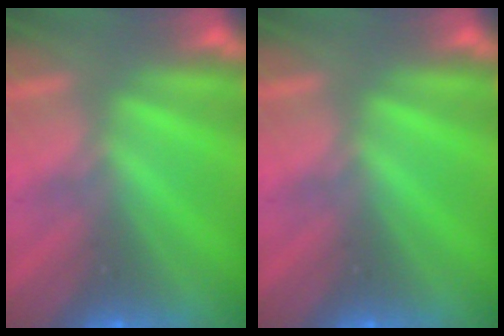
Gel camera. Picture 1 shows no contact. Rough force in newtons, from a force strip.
{"total": 0.0}